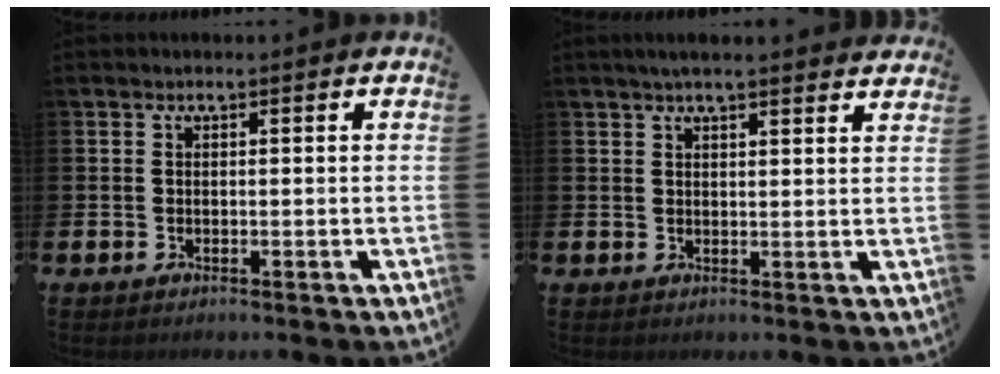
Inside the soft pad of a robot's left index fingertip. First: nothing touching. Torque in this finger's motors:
{"motor_torque": [0.67, -0.73, 0.17, 0.01]}